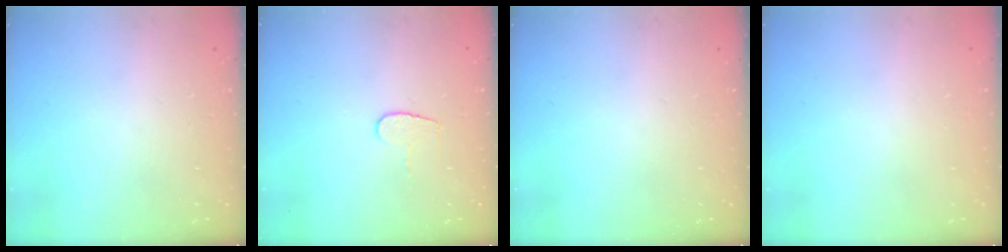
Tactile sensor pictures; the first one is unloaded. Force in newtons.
{"total": 5.0, "press": 5.0, "slide": 0.5}
{"total": 0.0}
{"total": 0.6, "press": 0.5, "slide": 0.2}